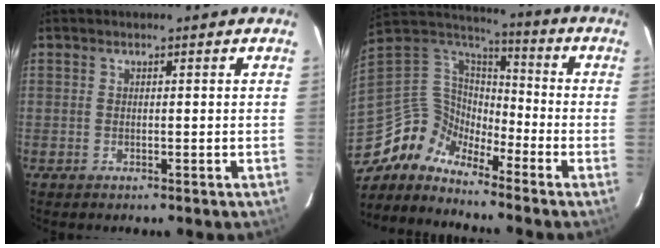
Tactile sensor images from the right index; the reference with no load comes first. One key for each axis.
{"total": 10.2, "fx": -8.9, "fy": 4.3, "fz": 2.5, "tx": -0.054, "ty": 0.030, "tz": -0.196}